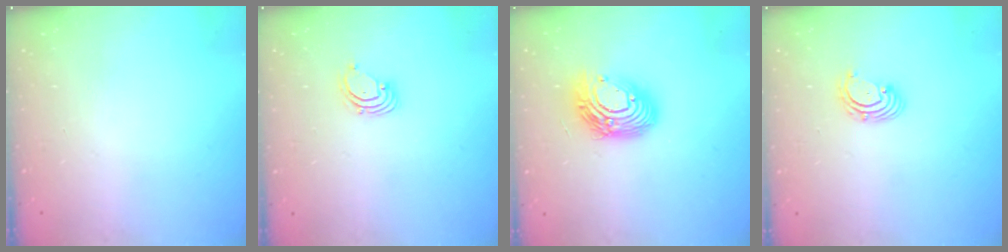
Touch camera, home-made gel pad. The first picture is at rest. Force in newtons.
{"total": 1.6, "press": 1.6, "slide": 0.1}
{"total": 14.9, "press": 14.9, "slide": 1.3}
{"total": 2.9, "press": 2.9, "slide": 0.3}